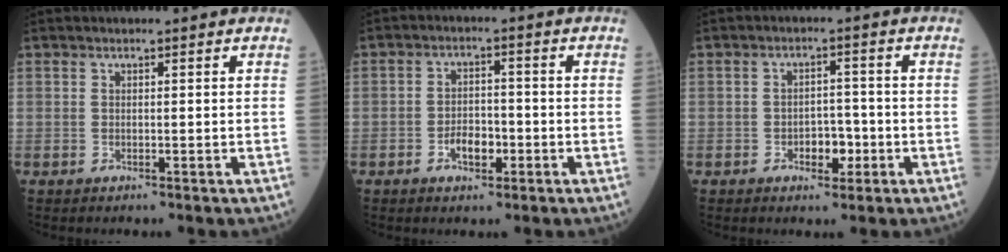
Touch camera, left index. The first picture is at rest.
{"total": 4.1, "force": [-1.9, 2.2, 2.8], "torque": [-0.047, 0.007, -0.033]}
{"total": 3.9, "force": [-1.6, 2.2, 2.7], "torque": [-0.033, 0.007, -0.024]}